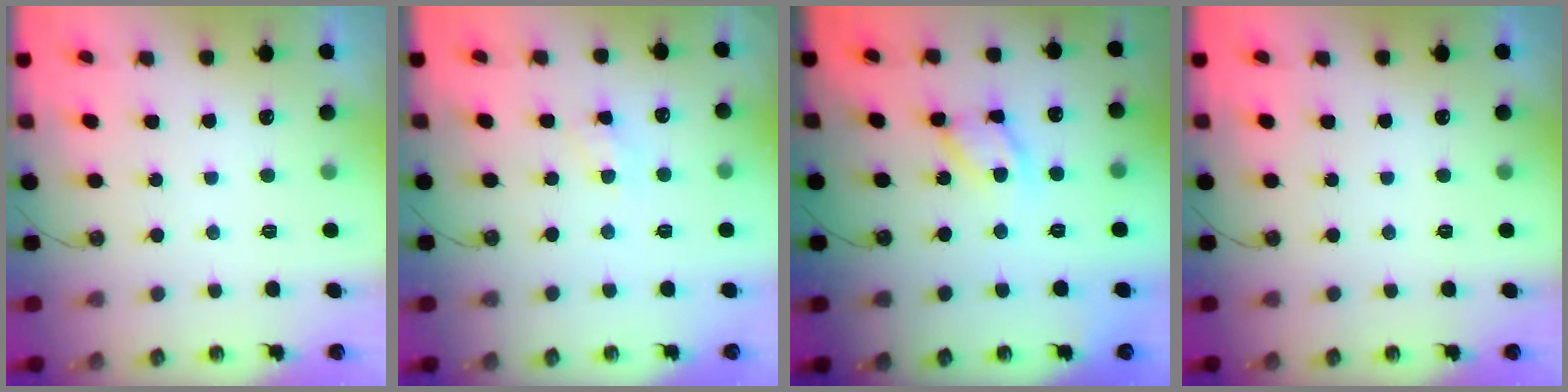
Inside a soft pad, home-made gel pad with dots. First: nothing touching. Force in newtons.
{"total": 4.9, "press": 4.8, "slide": 0.7}
{"total": 10.9, "press": 10.9, "slide": 0.5}
{"total": 0.0}